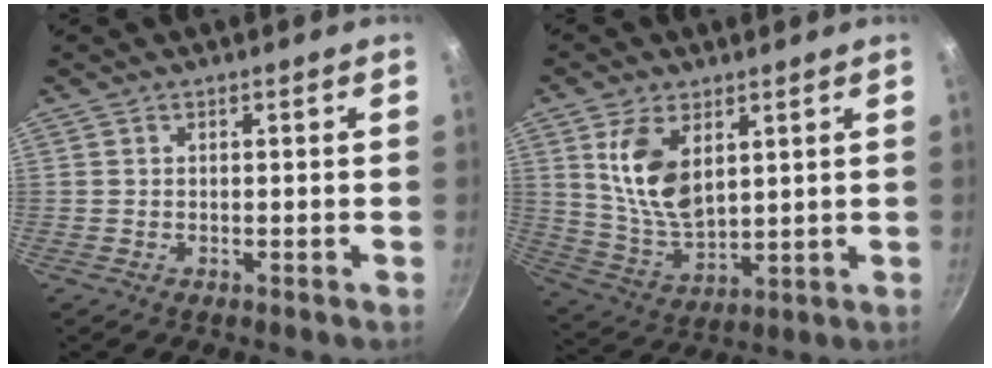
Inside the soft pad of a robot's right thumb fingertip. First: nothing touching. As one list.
[{"total": 11.9, "force": [4.1, 6.6, 9.0], "torque": [-0.160, -0.030, 0.091]}]